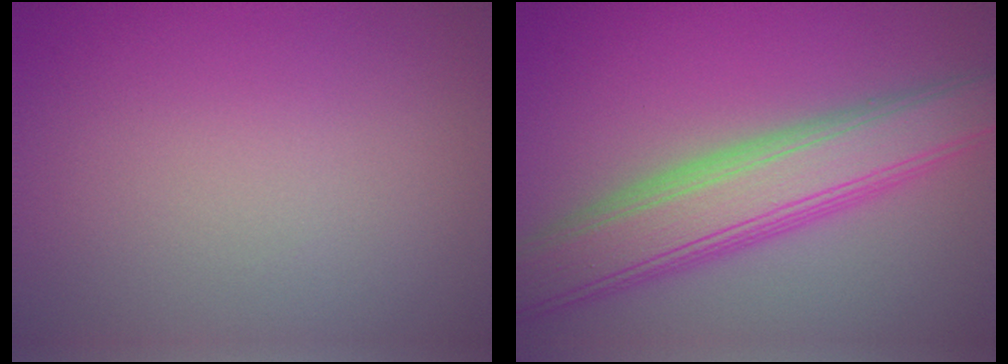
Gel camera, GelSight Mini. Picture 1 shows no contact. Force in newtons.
{"total": 8.0, "press": 8.0, "slide": 0.4}